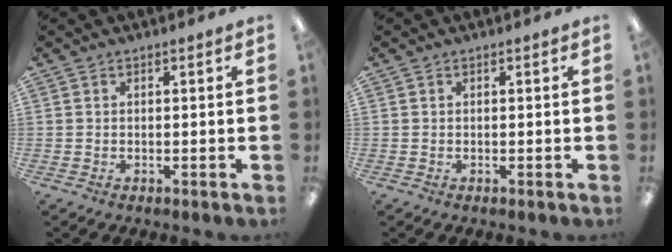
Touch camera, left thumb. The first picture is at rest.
{"total": 0.0}